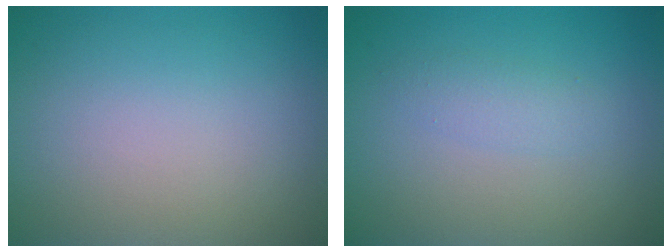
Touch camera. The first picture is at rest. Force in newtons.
{"total": 1.5, "press": 1.5, "slide": 0.1}